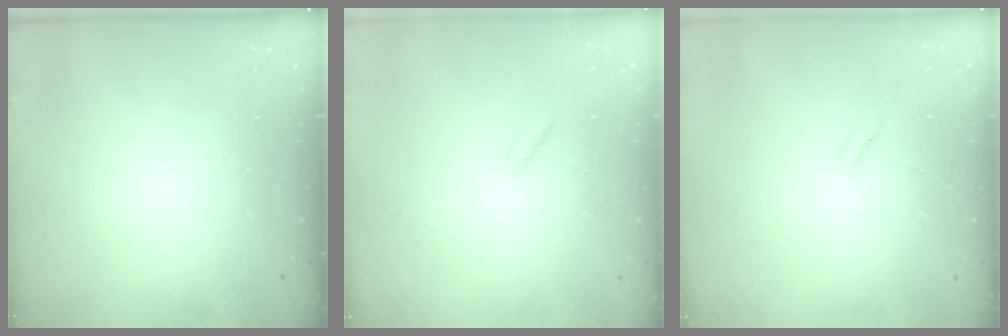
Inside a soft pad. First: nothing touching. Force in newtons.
{"total": 2.7, "press": 2.6, "slide": 0.7}
{"total": 1.9, "press": 1.7, "slide": 0.8}